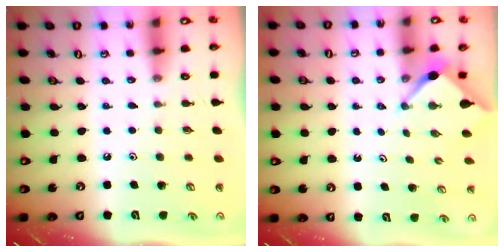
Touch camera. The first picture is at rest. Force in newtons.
{"total": 2.6, "press": 2.5, "slide": 0.3}